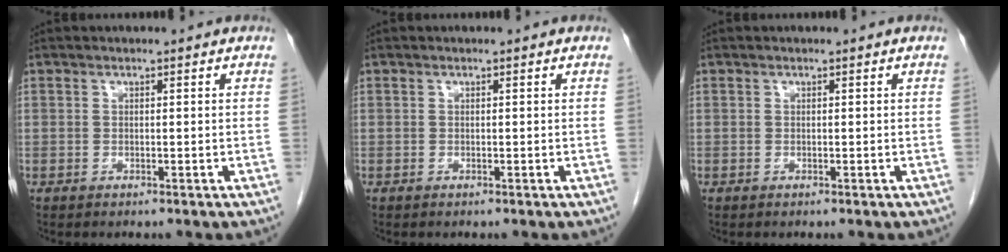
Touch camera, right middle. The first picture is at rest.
{"total": 0.0}
{"total": 0.0}